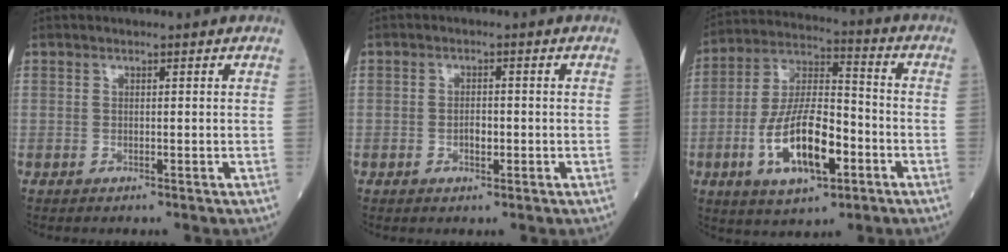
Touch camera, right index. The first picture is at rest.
{"total": 2.3, "force": [-0.6, 1.1, 1.9], "torque": [-0.030, 0.003, -0.007]}
{"total": 15.1, "force": [-5.0, 5.3, 13.2], "torque": [-0.259, 0.004, -0.087]}